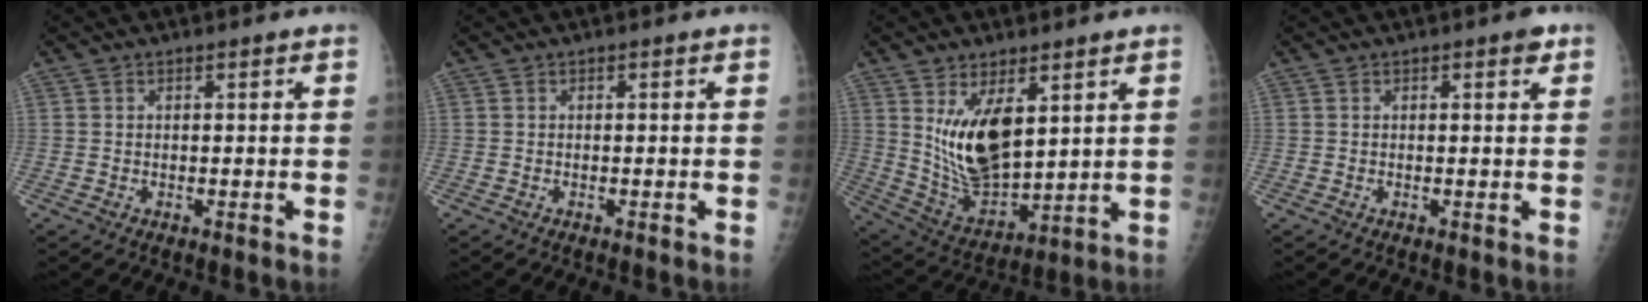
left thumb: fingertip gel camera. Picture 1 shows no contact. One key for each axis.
{"total": 0.0}
{"total": 13.8, "fx": 4.8, "fy": 6.8, "fz": 11.0, "tx": -0.175, "ty": -0.035, "tz": 0.111}
{"total": 1.7, "fx": 1.0, "fy": 0.6, "fz": 1.3, "tx": -0.014, "ty": -0.002, "tz": 0.010}